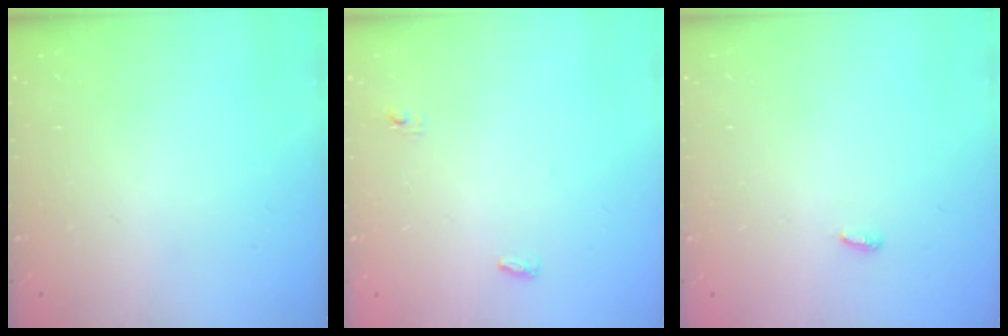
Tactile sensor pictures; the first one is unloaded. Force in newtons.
{"total": 3.4, "press": 3.3, "slide": 0.9}
{"total": 2.9, "press": 2.9, "slide": 0.2}